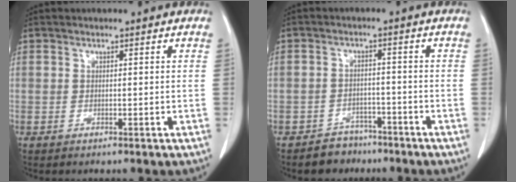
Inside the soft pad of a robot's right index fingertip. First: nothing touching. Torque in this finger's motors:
{"motor_torque": [-0.16, -0.08, -0.12, -0.07]}